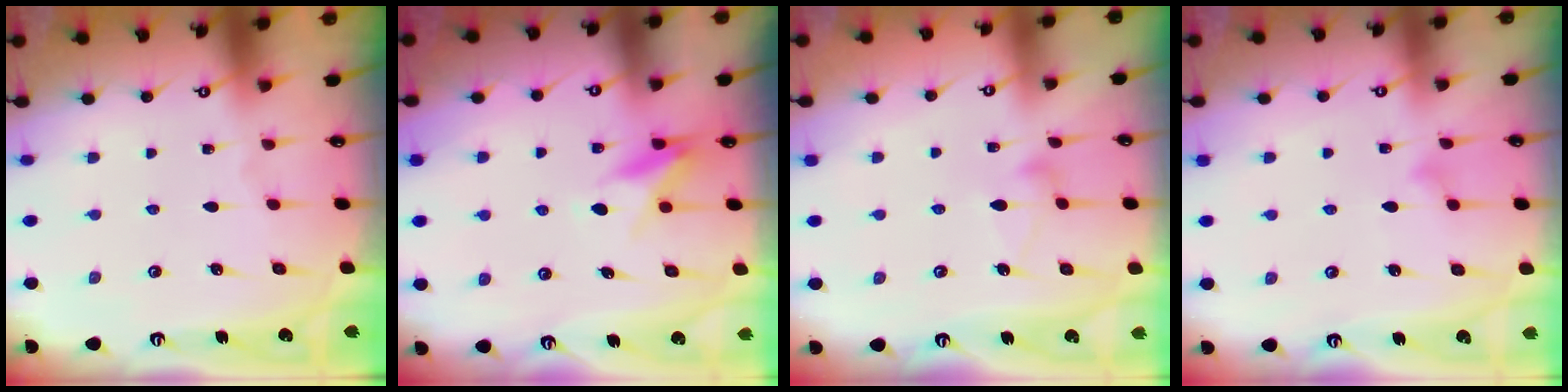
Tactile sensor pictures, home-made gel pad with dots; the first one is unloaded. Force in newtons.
{"total": 8.5, "press": 8.5, "slide": 1.0}
{"total": 6.2, "press": 6.2, "slide": 0.3}
{"total": 6.6, "press": 6.6, "slide": 0.3}